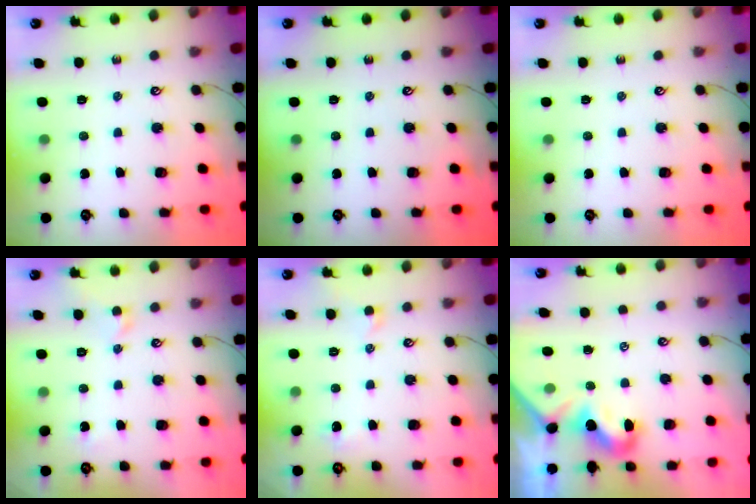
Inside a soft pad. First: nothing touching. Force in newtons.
{"total": 0.0}
{"total": 0.0}
{"total": 1.0, "press": 0.9, "slide": 0.3}
{"total": 1.1, "press": 1.0, "slide": 0.5}
{"total": 2.0, "press": 1.9, "slide": 0.6}